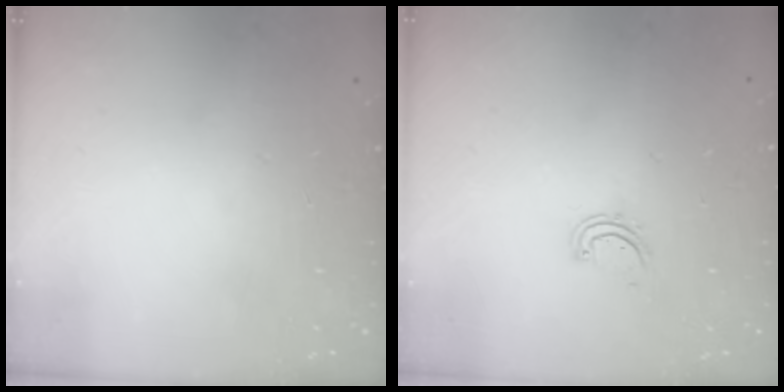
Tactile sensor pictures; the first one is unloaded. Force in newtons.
{"total": 2.9, "press": 2.9, "slide": 0.3}